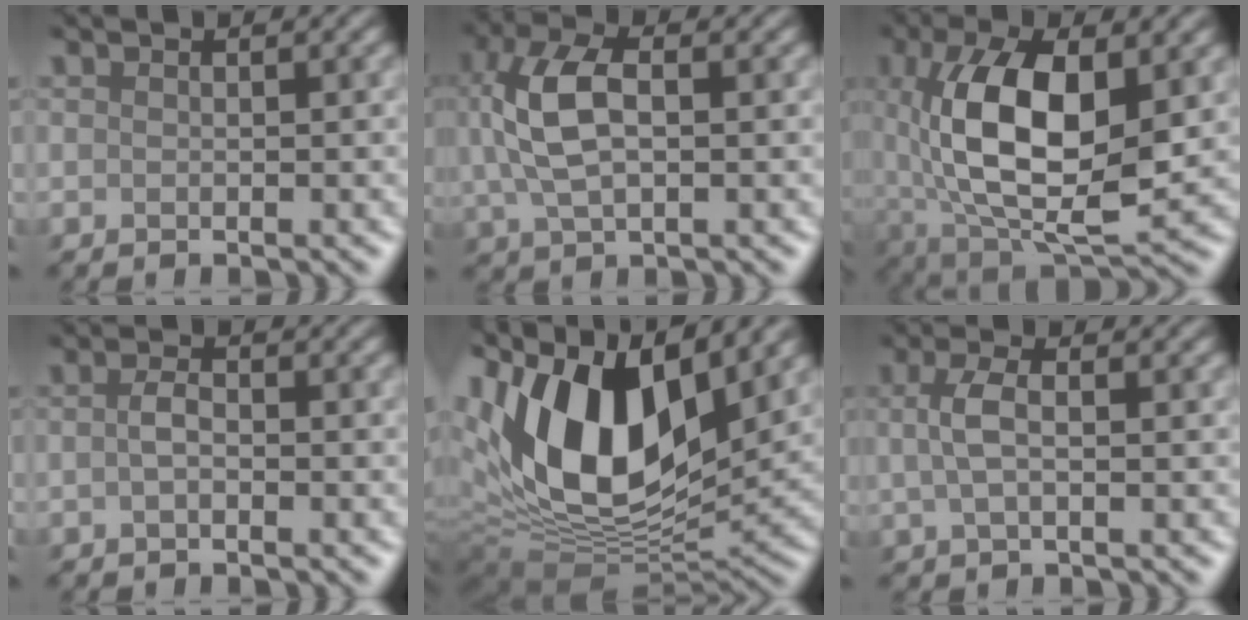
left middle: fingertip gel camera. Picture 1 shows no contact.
{"total": 5.3, "force": [1.5, 2.7, 4.4], "torque": [-0.105, 0.015, 0.019]}
{"total": 10.3, "force": [1.5, 4.6, 9.0], "torque": [-0.177, -0.005, 0.029]}
{"total": 0.7, "force": [0.0, 0.3, 0.7], "torque": [-0.020, 0.004, -0.008]}
{"total": 14.2, "force": [5.3, 7.5, 10.9], "torque": [-0.208, 0.008, 0.088]}
{"total": 1.8, "force": [0.7, 0.4, 1.6], "torque": [-0.042, 0.006, 0.007]}